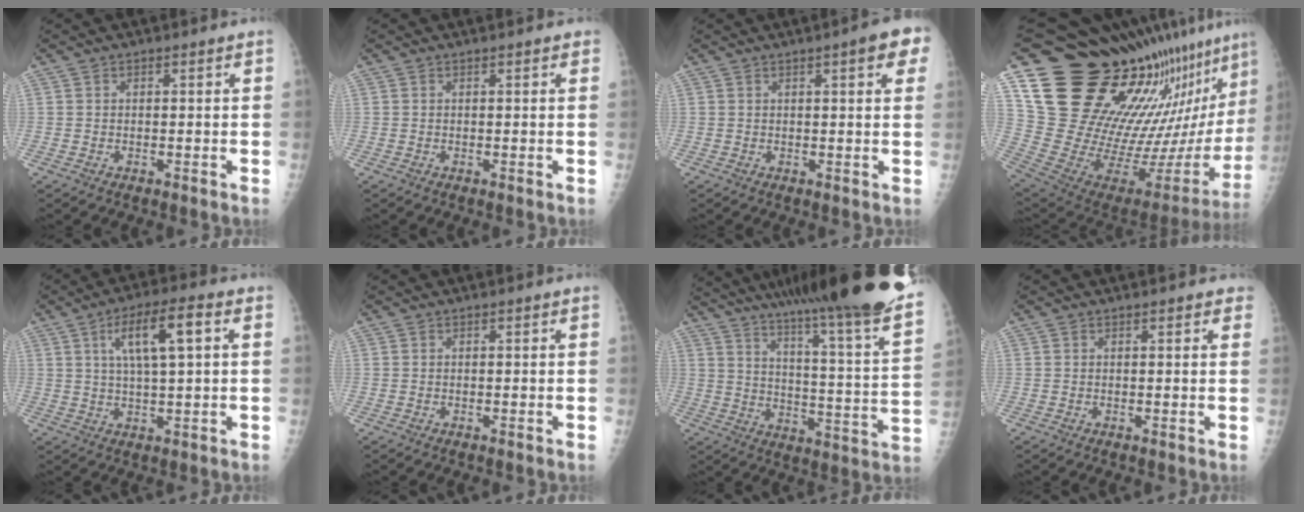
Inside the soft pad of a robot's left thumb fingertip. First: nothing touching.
{"total": 1.1, "force": [0.8, 0.3, 0.6], "torque": [-0.007, 0.000, 0.008]}
{"total": 6.1, "force": [2.9, 1.3, 5.3], "torque": [-0.051, -0.002, 0.030]}
{"total": 31.7, "force": [24.6, 9.5, 17.7], "torque": [-0.258, -0.177, 0.375]}
{"total": 10.1, "force": [3.0, 2.5, 9.3], "torque": [-0.166, 0.008, 0.052]}
{"total": 0.0}
{"total": 30.7, "force": [23.9, 2.2, 19.1], "torque": [-0.273, -0.121, 0.327]}
{"total": 2.3, "force": [1.8, 0.9, 1.1], "torque": [0.005, 0.002, 0.014]}